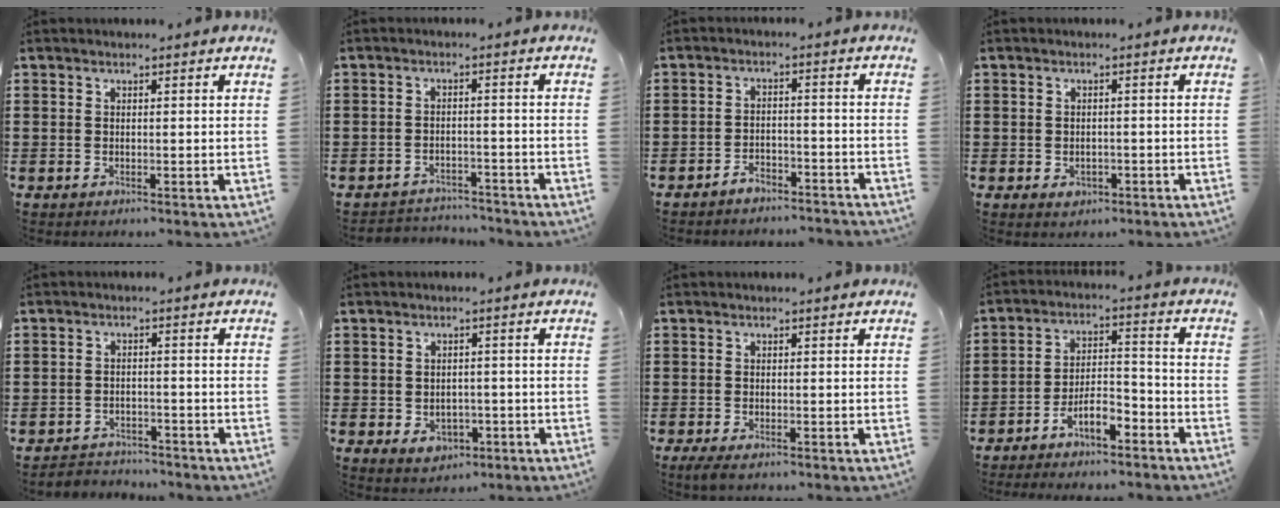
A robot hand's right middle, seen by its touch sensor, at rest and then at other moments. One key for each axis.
{"total": 2.8, "fx": -2.8, "fy": 0.5, "fz": -0.2, "tx": -0.004, "ty": 0.000, "tz": -0.061}
{"total": 3.3, "fx": -3.2, "fy": 0.6, "fz": 0.4, "tx": -0.012, "ty": 0.005, "tz": -0.067}
{"total": 1.5, "fx": -0.6, "fy": 1.2, "fz": 0.6, "tx": -0.014, "ty": 0.001, "tz": -0.013}
{"total": 2.8, "fx": -2.8, "fy": 0.6, "fz": -0.4, "tx": -0.002, "ty": 0.000, "tz": -0.062}
{"total": 2.7, "fx": -1.1, "fy": 2.4, "fz": 0.9, "tx": -0.016, "ty": -0.001, "tz": -0.025}
{"total": 1.3, "fx": -0.9, "fy": 0.3, "fz": 0.9, "tx": -0.024, "ty": -0.006, "tz": -0.019}
{"total": 6.2, "fx": -4.8, "fy": 1.6, "fz": 3.6, "tx": -0.072, "ty": 0.008, "tz": -0.095}